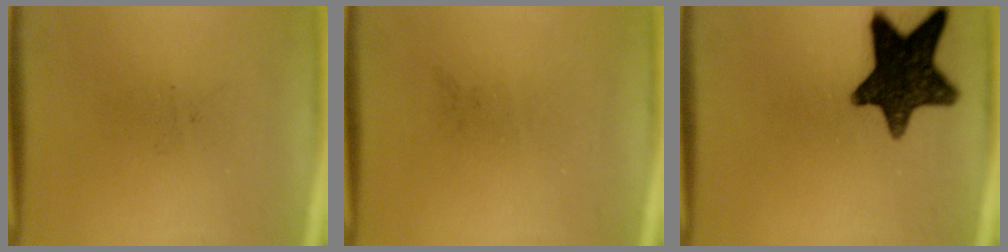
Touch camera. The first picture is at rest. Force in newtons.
{"total": 0.0}
{"total": 15.7}